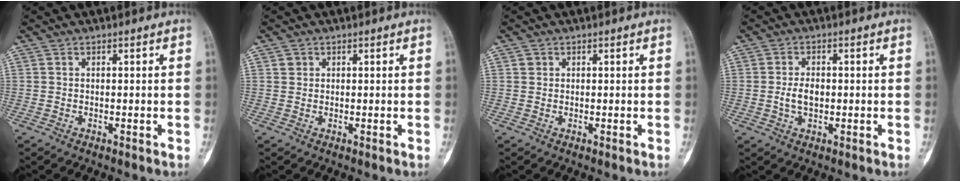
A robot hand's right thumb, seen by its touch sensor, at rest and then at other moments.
{"total": 1.1, "force": [0.5, 1.0, 0.2], "torque": [0.007, 0.000, 0.005]}
{"total": 0.8, "force": [0.3, 0.7, 0.1], "torque": [0.006, 0.001, 0.003]}
{"total": 3.9, "force": [-0.3, 2.4, 3.1], "torque": [-0.056, 0.005, -0.006]}